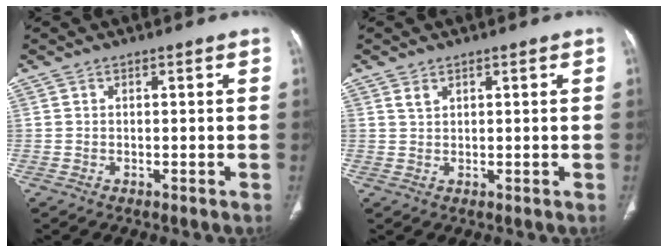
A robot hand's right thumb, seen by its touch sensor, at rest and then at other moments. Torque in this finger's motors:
{"motor_torque": [0.96, 3.97, 0.34, 0.13, 0.33]}